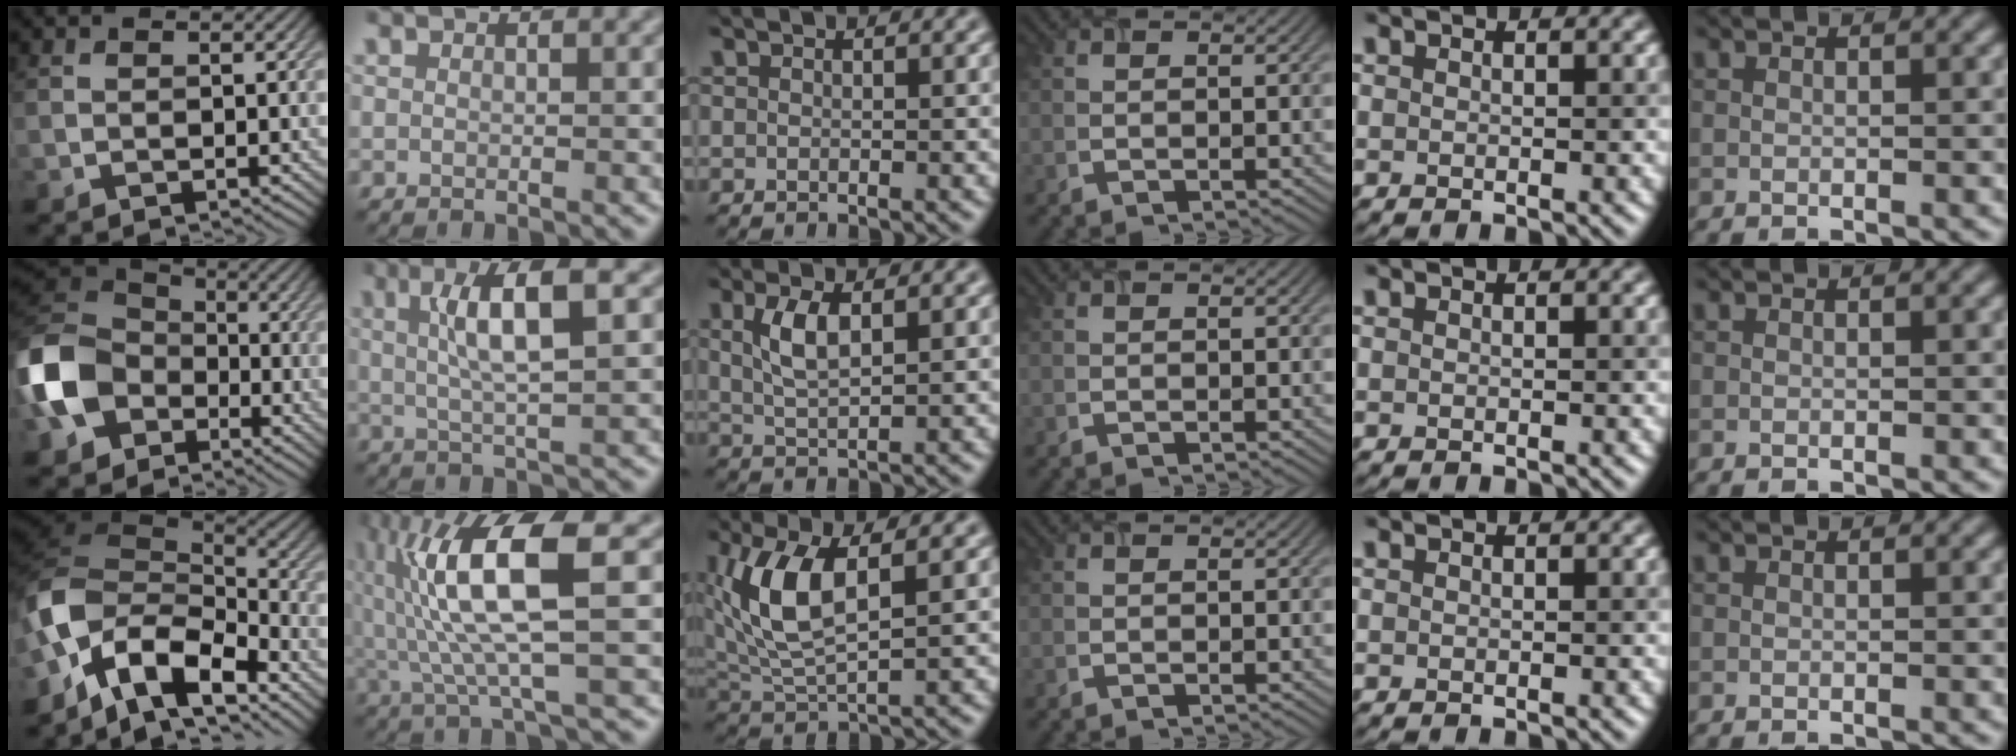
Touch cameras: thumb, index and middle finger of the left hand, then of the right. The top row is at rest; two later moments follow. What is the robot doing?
{"motion": "lift_and_place", "object": "timer"}